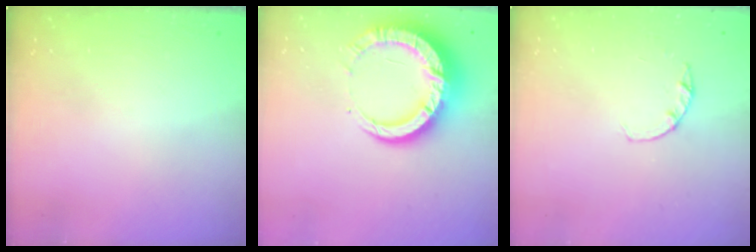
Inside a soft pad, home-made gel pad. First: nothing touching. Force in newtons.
{"total": 13.3, "press": 13.2, "slide": 1.3}
{"total": 2.2, "press": 2.2, "slide": 0.4}